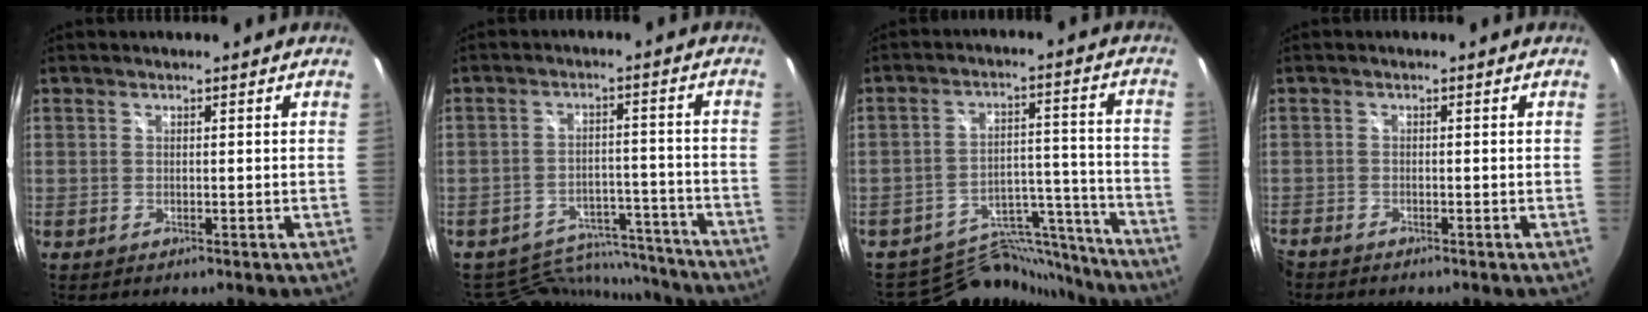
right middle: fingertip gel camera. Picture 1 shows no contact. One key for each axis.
{"total": 13.7, "fx": -12.7, "fy": 4.8, "fz": 1.9, "tx": -0.046, "ty": 0.025, "tz": -0.167}
{"total": 15.7, "fx": -14.9, "fy": 4.6, "fz": 1.8, "tx": -0.028, "ty": 0.044, "tz": -0.212}
{"total": 2.2, "fx": -2.1, "fy": 0.5, "fz": 0.4, "tx": -0.019, "ty": -0.011, "tz": -0.045}